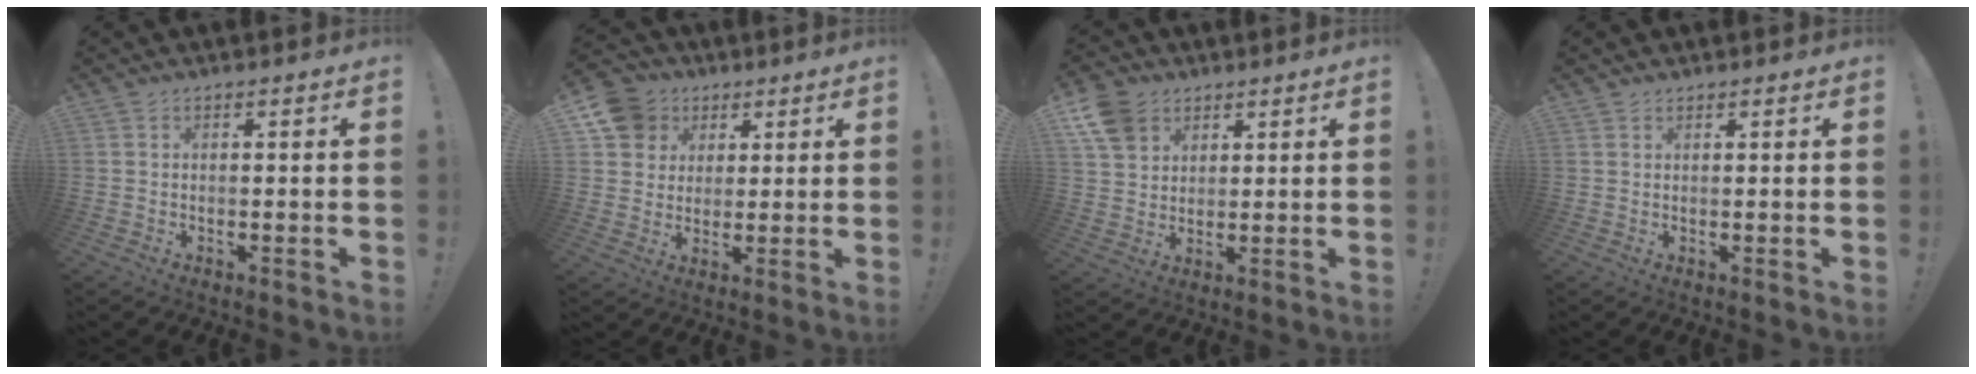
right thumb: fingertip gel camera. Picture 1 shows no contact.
{"total": 10.7, "force": [4.5, 9.2, 3.1], "torque": [-0.043, -0.020, 0.091]}
{"total": 9.5, "force": [5.4, 7.0, 3.6], "torque": [-0.070, -0.024, 0.108]}
{"total": 0.9, "force": [0.7, 0.5, 0.0], "torque": [0.005, -0.002, 0.013]}